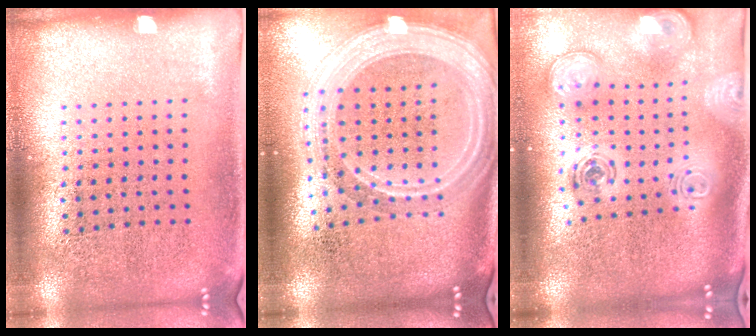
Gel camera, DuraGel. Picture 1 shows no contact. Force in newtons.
{"total": 2.9, "press": 2.4, "slide": 1.7}
{"total": 3.1, "press": 2.1, "slide": 2.2}